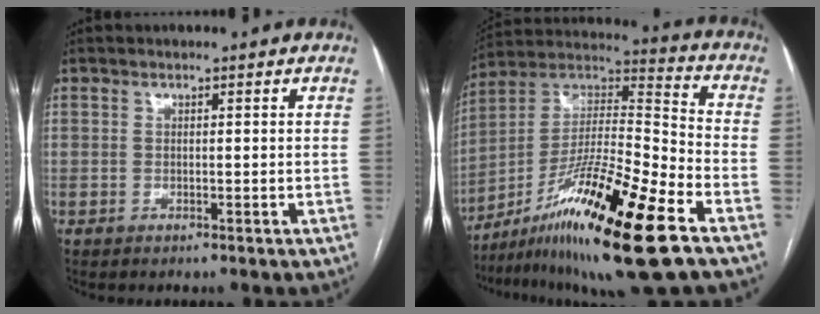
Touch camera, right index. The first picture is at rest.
{"total": 22.5, "force": [-12.5, 1.0, 18.7], "torque": [-0.334, -0.018, -0.217]}